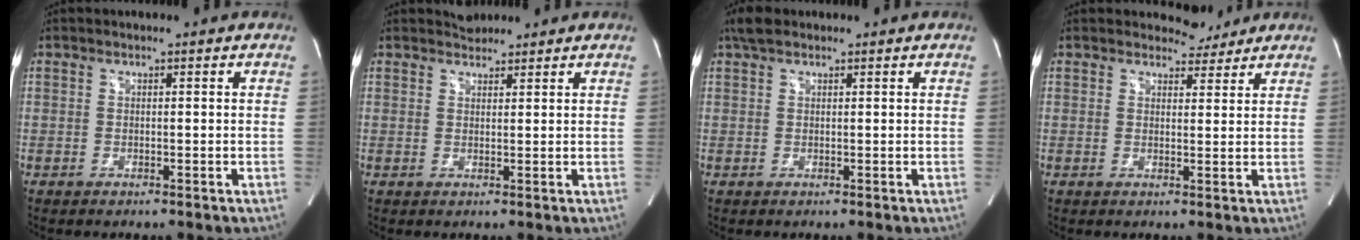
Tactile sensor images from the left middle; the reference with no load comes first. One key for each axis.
{"total": 2.0, "fx": 1.9, "fy": 0.7, "fz": -0.1, "tx": -0.003, "ty": 0.008, "tz": 0.031}
{"total": 2.5, "fx": 1.8, "fy": 1.2, "fz": 1.2, "tx": -0.027, "ty": 0.020, "tz": 0.034}
{"total": 3.2, "fx": 2.9, "fy": 1.3, "fz": -0.1, "tx": 0.000, "ty": -0.004, "tz": 0.035}